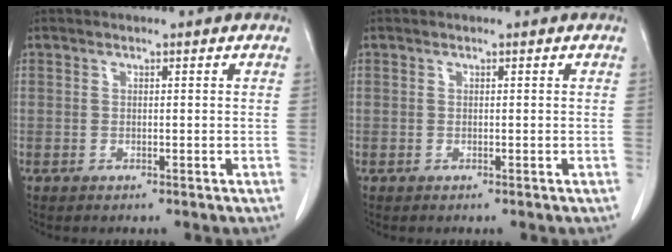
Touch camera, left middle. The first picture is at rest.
{"total": 0.0}